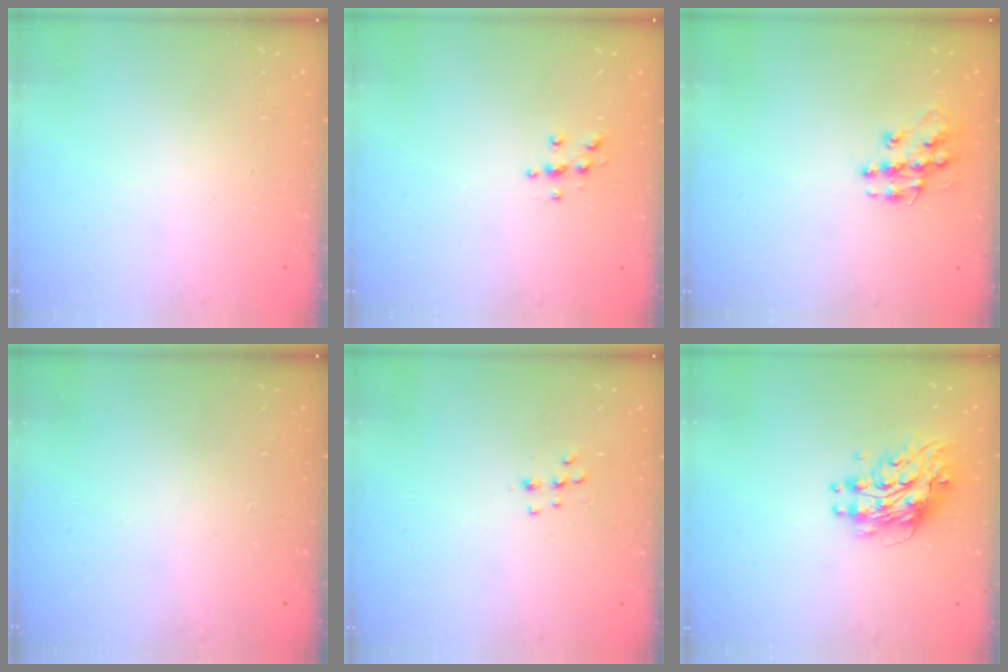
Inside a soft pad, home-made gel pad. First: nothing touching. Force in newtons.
{"total": 5.5, "press": 5.5, "slide": 0.4}
{"total": 10.0, "press": 10.0, "slide": 0.6}
{"total": 0.0}
{"total": 5.8, "press": 5.8, "slide": 0.4}
{"total": 9.0, "press": 9.0, "slide": 0.9}